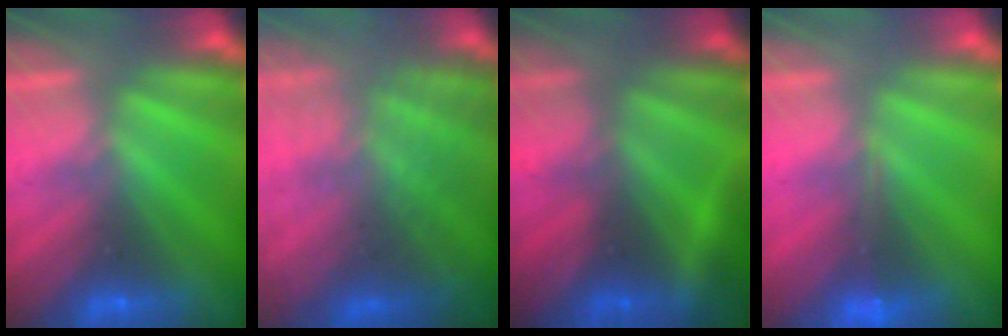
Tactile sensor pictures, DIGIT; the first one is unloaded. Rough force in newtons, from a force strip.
{"total": 7.7}
{"total": 6.4}
{"total": 1.8}